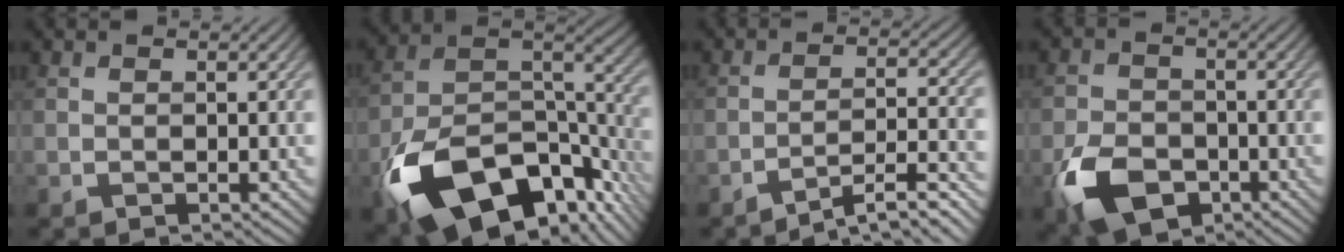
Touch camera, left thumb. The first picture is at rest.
{"total": 18.7, "force": [-9.9, 10.2, 12.2], "torque": [-0.243, -0.047, -0.150]}
{"total": 7.8, "force": [-6.1, 1.2, 4.6], "torque": [-0.079, 0.016, -0.094]}
{"total": 8.3, "force": [-4.1, 5.4, 4.9], "torque": [-0.109, -0.015, -0.082]}